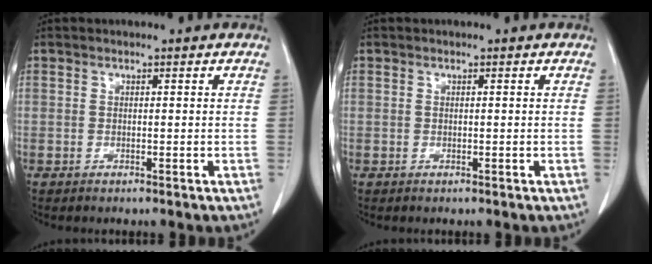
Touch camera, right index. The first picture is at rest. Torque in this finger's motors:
{"motor_torque": [-0.05, 0.01, 0.00, 0.01]}